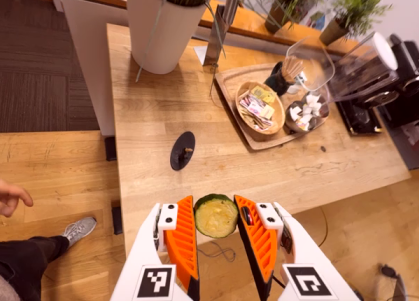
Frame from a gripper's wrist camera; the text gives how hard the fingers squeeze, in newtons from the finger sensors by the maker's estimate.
{"total": 6.1, "left": 5.7, "right": 6.4}